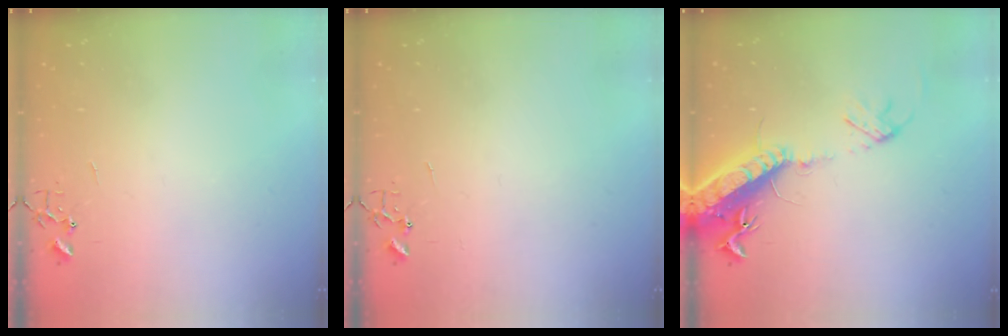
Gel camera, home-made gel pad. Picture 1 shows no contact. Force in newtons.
{"total": 0.0}
{"total": 17.8, "press": 17.3, "slide": 4.1}